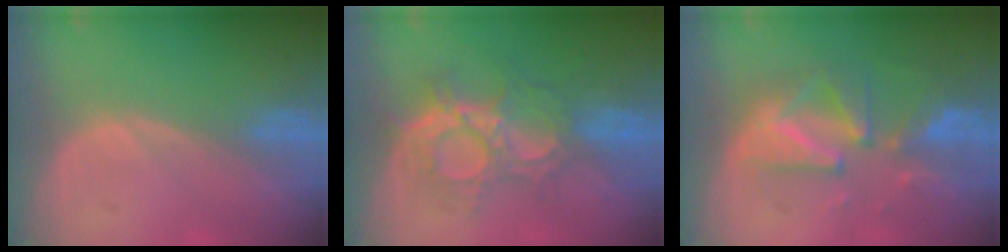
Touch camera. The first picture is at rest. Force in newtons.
{"total": 8.7, "press": 8.5, "slide": 1.9}
{"total": 9.8, "press": 8.6, "slide": 4.7}